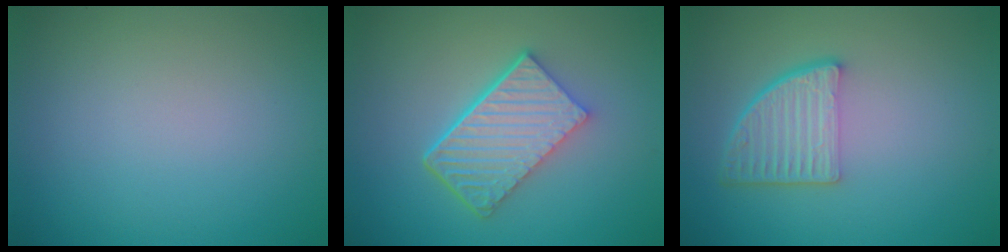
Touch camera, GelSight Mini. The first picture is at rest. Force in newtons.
{"total": 6.2, "press": 4.3, "slide": 4.4}
{"total": 4.7, "press": 3.4, "slide": 3.3}